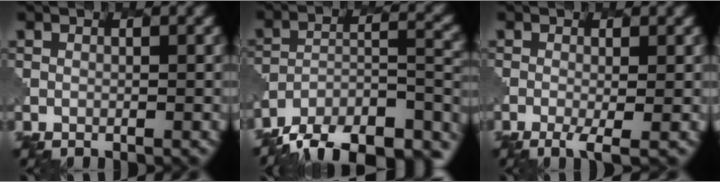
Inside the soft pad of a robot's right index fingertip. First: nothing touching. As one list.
[{"total": 14.8, "force": [-12.4, 5.8, 5.8], "torque": [-0.097, -0.005, -0.159]}, {"total": 2.5, "force": [-0.6, 0.7, 2.3], "torque": [-0.041, -0.004, -0.013]}]